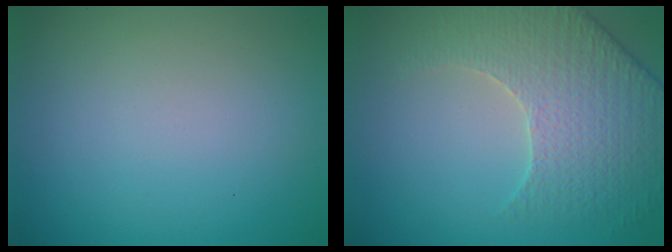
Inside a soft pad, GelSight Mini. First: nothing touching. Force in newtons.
{"total": 4.7, "press": 4.6, "slide": 1.2}